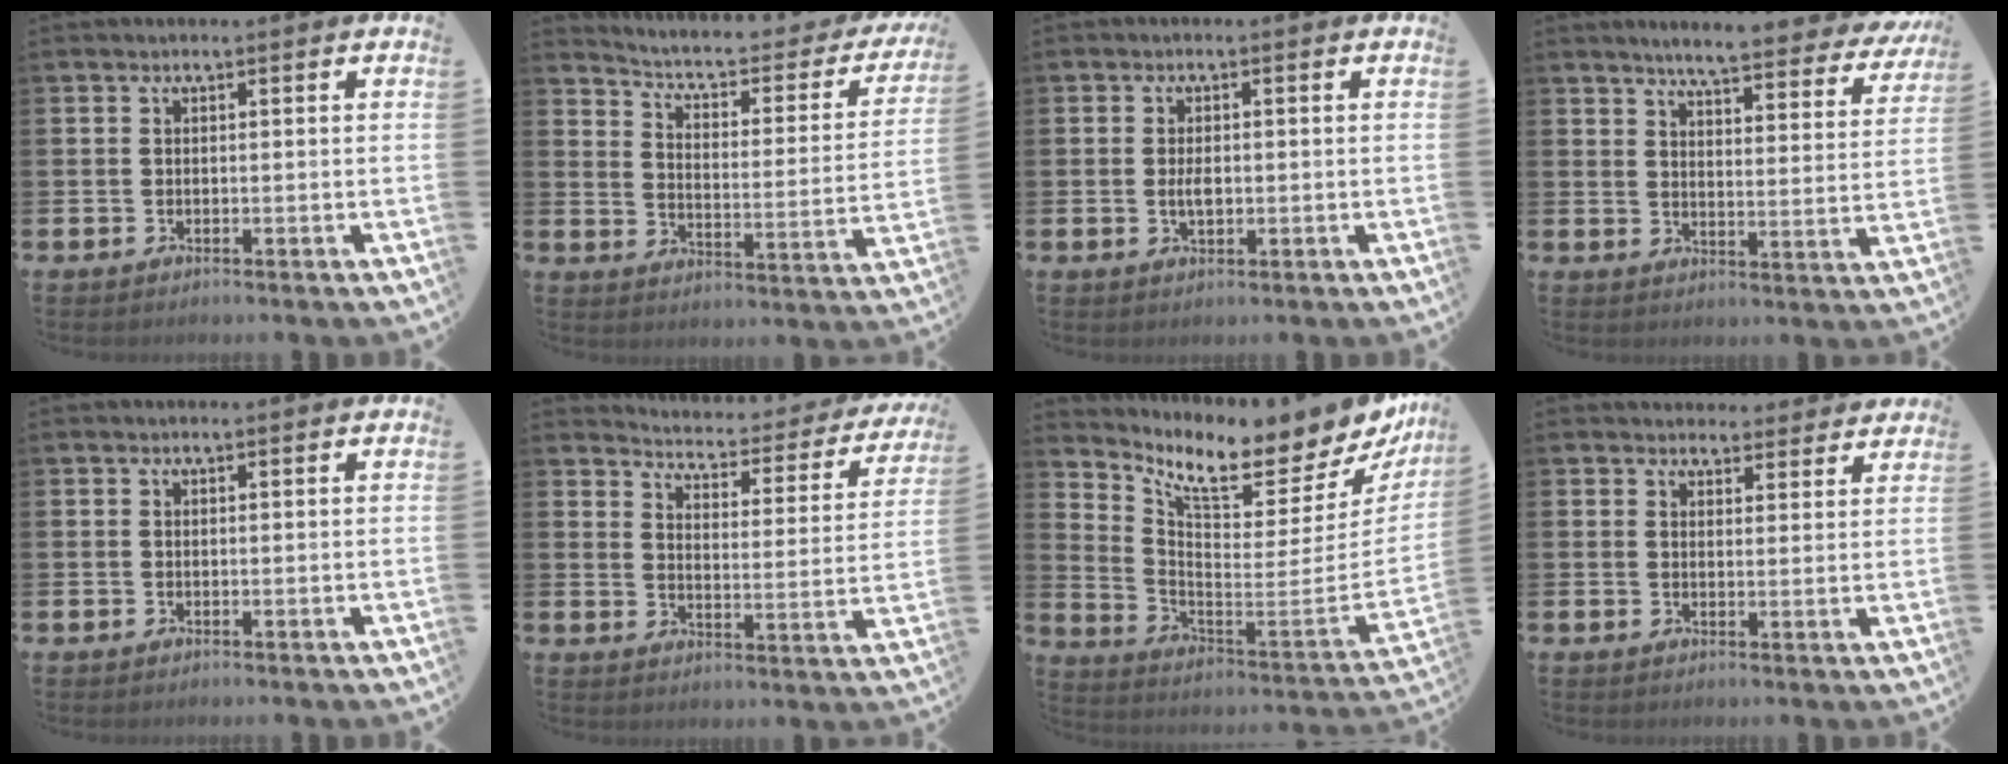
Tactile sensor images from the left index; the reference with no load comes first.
{"total": 4.9, "force": [4.0, 1.6, 2.3], "torque": [-0.062, -0.030, 0.056]}
{"total": 2.1, "force": [0.0, 1.1, 1.8], "torque": [-0.025, 0.000, -0.004]}
{"total": 6.1, "force": [5.7, 0.5, 2.1], "torque": [-0.052, -0.042, 0.094]}
{"total": 0.0}
{"total": 3.9, "force": [3.8, 1.0, 0.7], "torque": [-0.033, -0.038, 0.055]}
{"total": 8.6, "force": [7.4, 2.2, 3.7], "torque": [-0.083, -0.082, 0.115]}
{"total": 3.7, "force": [3.5, 1.2, -0.2], "torque": [0.004, -0.018, 0.063]}